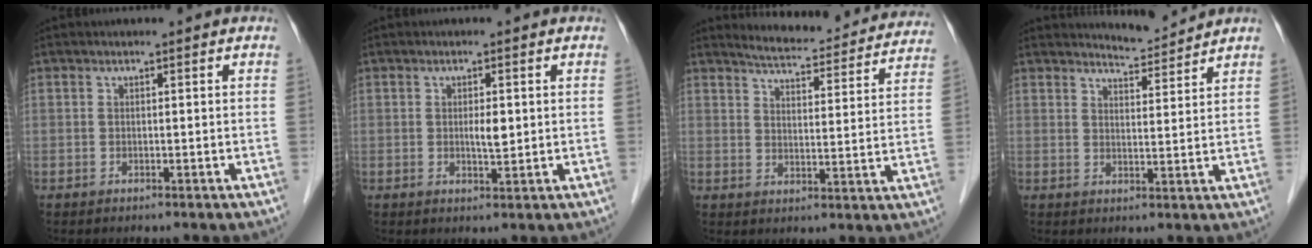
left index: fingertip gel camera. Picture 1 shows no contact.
{"total": 2.3, "force": [0.2, 0.7, 2.2], "torque": [-0.038, -0.001, 0.005]}
{"total": 16.8, "force": [16.0, 2.7, 4.3], "torque": [-0.050, -0.023, 0.190]}
{"total": 3.8, "force": [3.8, -0.5, -0.5], "torque": [-0.003, -0.013, 0.062]}